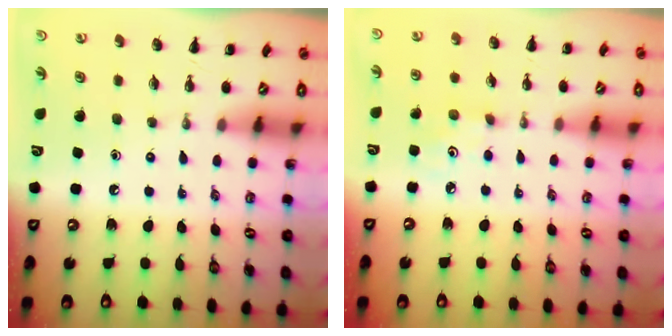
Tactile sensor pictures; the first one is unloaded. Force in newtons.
{"total": 2.7, "press": 2.7, "slide": 0.3}